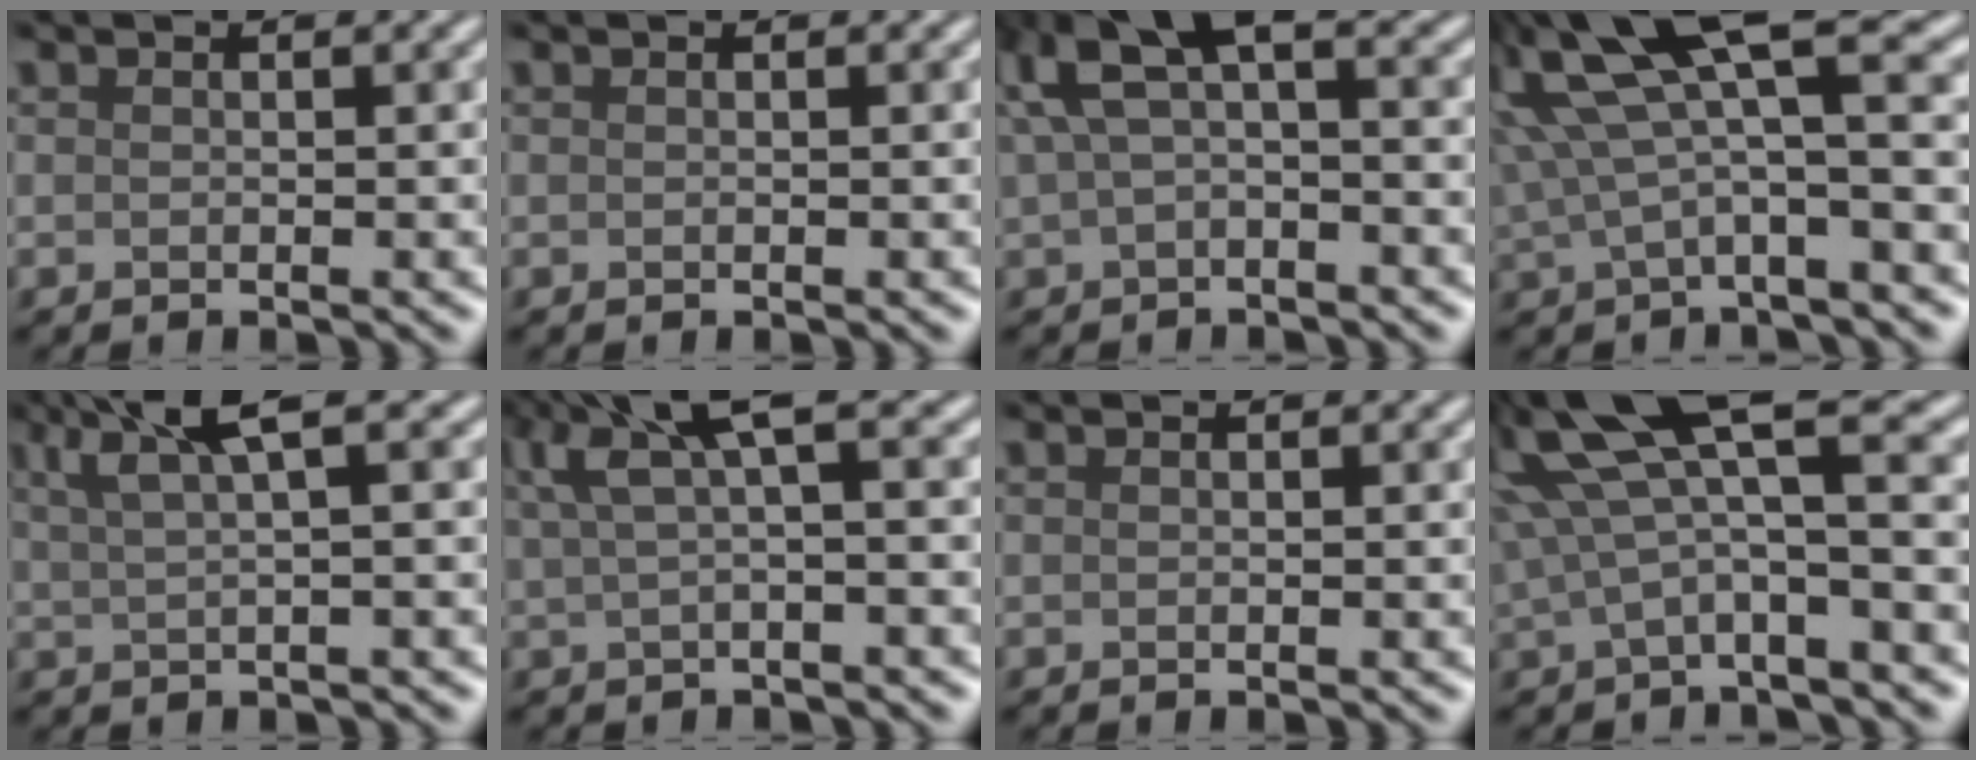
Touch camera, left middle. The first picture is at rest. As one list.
[{"total": 0.0}, {"total": 5.1, "force": [2.3, 1.9, 4.2], "torque": [-0.095, 0.030, 0.046]}, {"total": 7.7, "force": [2.8, 1.9, 6.9], "torque": [-0.143, 0.023, 0.060]}, {"total": 3.7, "force": [2.3, 0.3, 2.9], "torque": [-0.055, 0.021, 0.054]}, {"total": 4.3, "force": [2.4, 0.4, 3.6], "torque": [-0.071, 0.028, 0.055]}, {"total": 0.0}, {"total": 7.7, "force": [3.1, 1.8, 6.8], "torque": [-0.141, 0.027, 0.065]}]